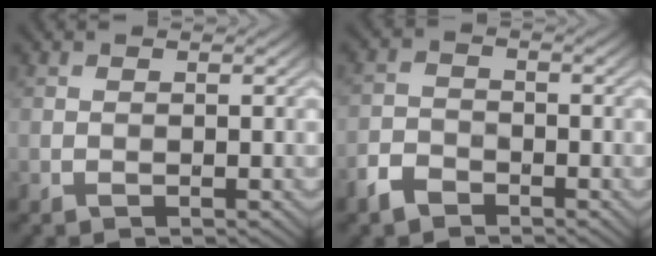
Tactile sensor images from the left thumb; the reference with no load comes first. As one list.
[{"total": 3.5, "force": [-2.6, 1.9, 1.2], "torque": [-0.032, -0.009, -0.059]}]